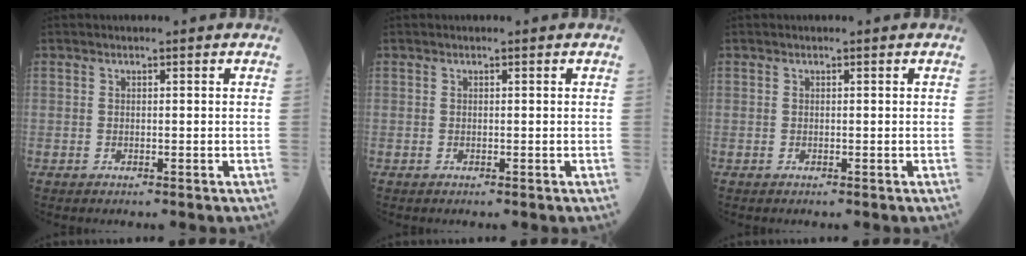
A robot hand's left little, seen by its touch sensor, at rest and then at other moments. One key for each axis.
{"total": 0.0}
{"total": 0.0}